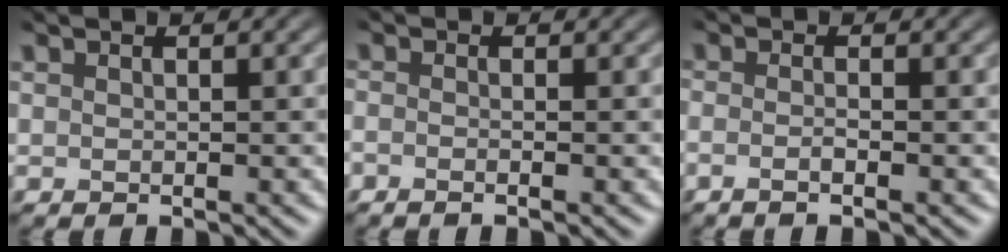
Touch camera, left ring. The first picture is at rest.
{"total": 1.0, "force": [-0.9, -0.2, -0.1], "torque": [-0.004, -0.006, -0.016]}
{"total": 1.4, "force": [-1.0, 0.1, 0.9], "torque": [-0.017, -0.009, -0.025]}